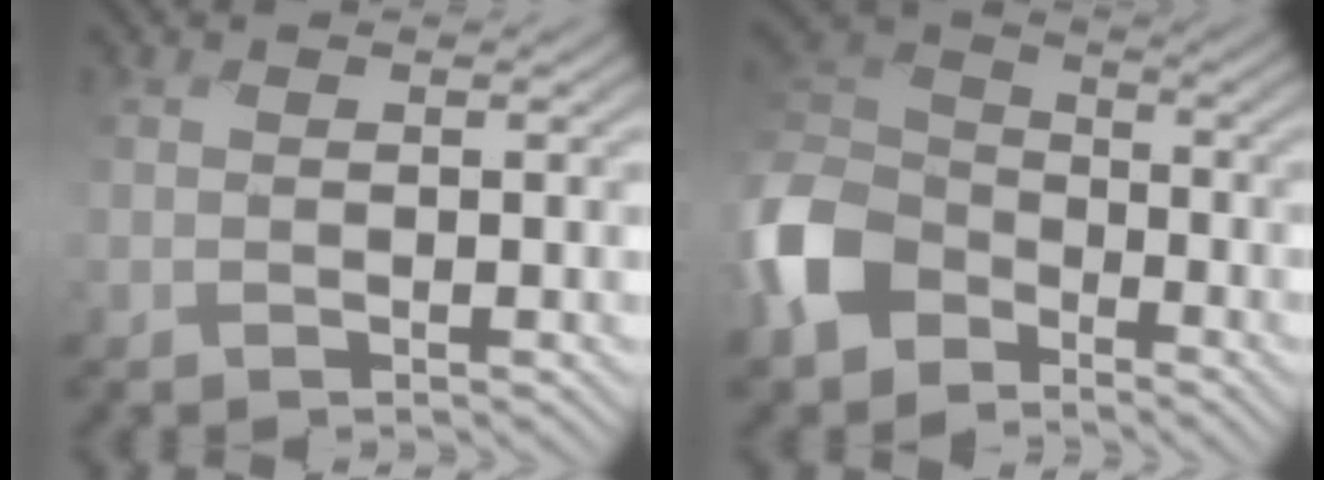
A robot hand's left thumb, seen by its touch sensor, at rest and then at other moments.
{"total": 10.5, "force": [-5.7, 7.6, 4.5], "torque": [-0.141, -0.015, -0.146]}